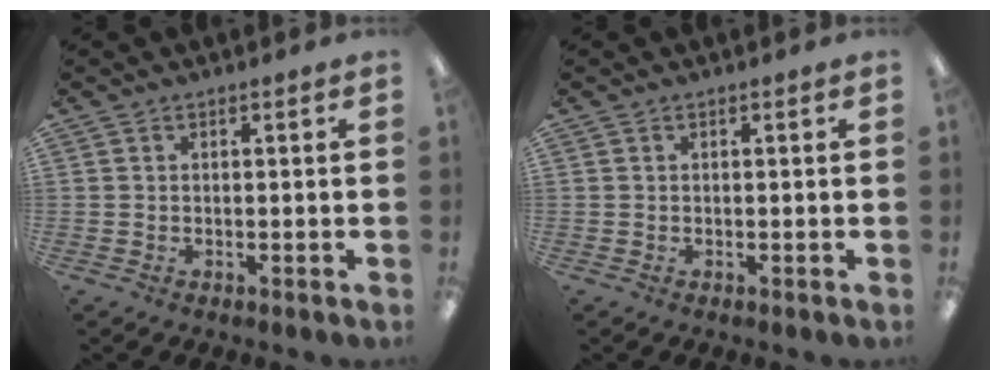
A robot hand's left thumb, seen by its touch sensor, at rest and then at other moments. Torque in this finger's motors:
{"motor_torque": [0.00, 0.00, -0.01, -0.01, 0.00]}